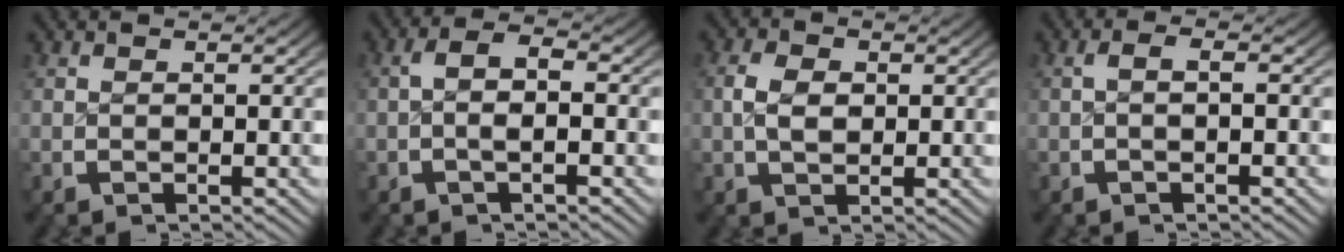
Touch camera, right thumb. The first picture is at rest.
{"total": 3.3, "force": [0.0, 1.6, 2.9], "torque": [-0.049, 0.007, -0.011]}
{"total": 2.9, "force": [0.1, 2.0, 2.1], "torque": [-0.038, -0.007, 0.008]}
{"total": 1.4, "force": [-0.2, 0.3, 1.3], "torque": [-0.022, 0.005, -0.006]}